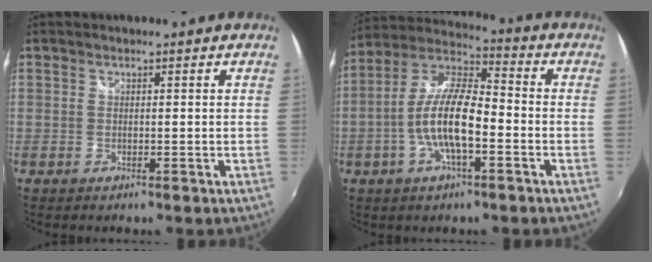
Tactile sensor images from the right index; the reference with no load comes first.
{"total": 12.8, "force": [-3.5, 4.1, 11.6], "torque": [-0.237, 0.005, -0.069]}